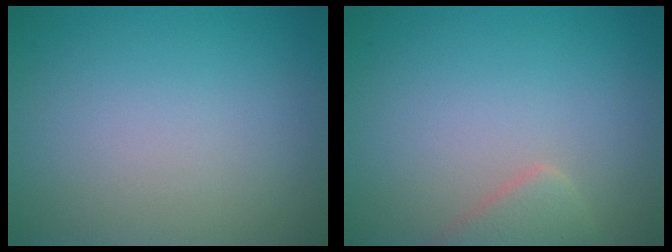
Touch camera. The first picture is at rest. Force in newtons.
{"total": 2.1, "press": 2.1, "slide": 0.1}